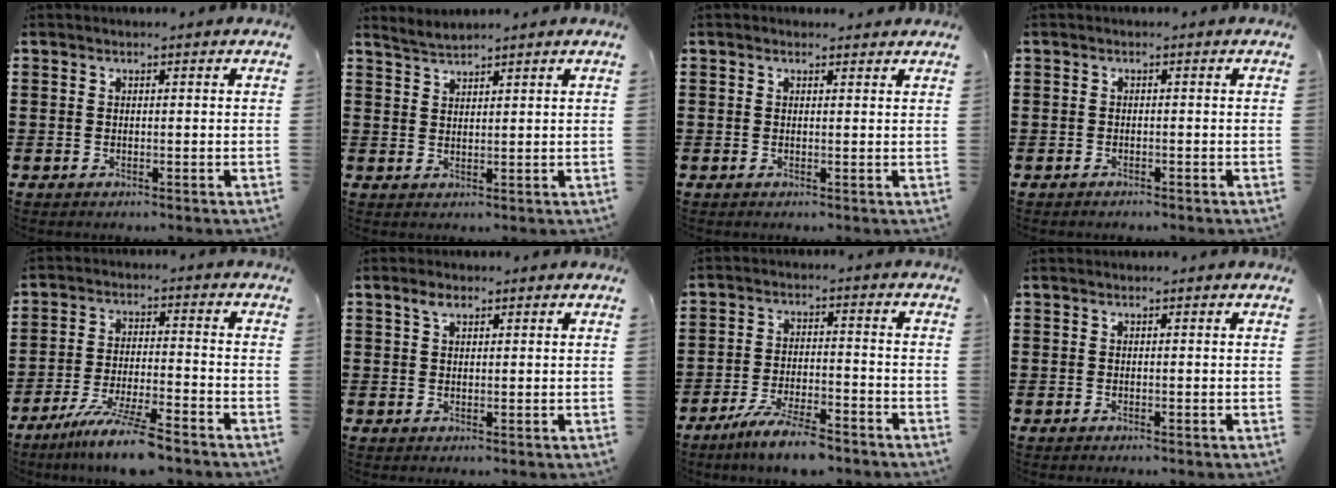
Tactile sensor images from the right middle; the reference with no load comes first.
{"total": 2.1, "force": [2.1, -0.5, -0.1], "torque": [-0.003, 0.001, 0.041]}
{"total": 0.9, "force": [0.9, 0.2, 0.1], "torque": [0.003, -0.002, 0.016]}
{"total": 0.9, "force": [-0.8, 0.3, -0.1], "torque": [0.003, 0.002, -0.019]}
{"total": 8.2, "force": [-6.9, -0.1, 4.4], "torque": [-0.091, -0.015, -0.133]}
{"total": 2.2, "force": [1.4, 0.9, 1.4], "torque": [-0.031, 0.004, 0.026]}
{"total": 6.8, "force": [-5.8, 0.7, 3.4], "torque": [-0.072, -0.008, -0.111]}
{"total": 0.0}